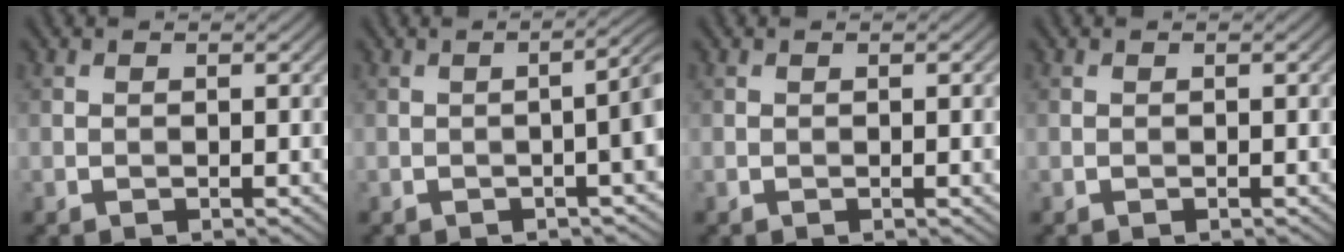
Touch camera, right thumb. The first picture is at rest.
{"total": 5.5, "force": [-0.4, 1.6, 5.2], "torque": [-0.054, 0.012, -0.008]}
{"total": 1.0, "force": [0.0, 0.1, 1.0], "torque": [-0.013, 0.000, 0.000]}
{"total": 0.0}